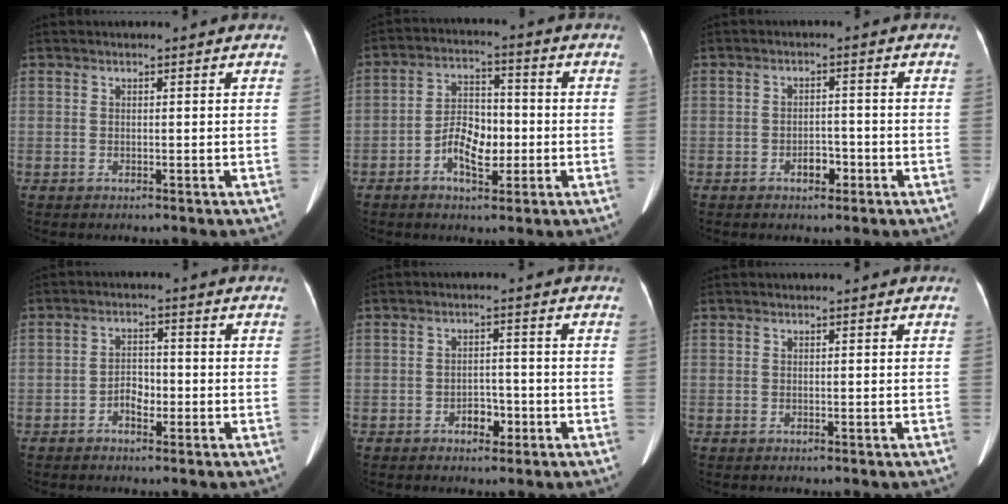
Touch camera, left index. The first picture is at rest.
{"total": 7.5, "force": [-2.4, 3.7, 6.1], "torque": [-0.121, 0.013, -0.041]}
{"total": 3.0, "force": [-1.6, 1.6, 1.9], "torque": [-0.026, 0.007, -0.024]}
{"total": 3.2, "force": [-1.5, 1.8, 2.2], "torque": [-0.041, 0.009, -0.029]}
{"total": 3.3, "force": [-1.8, 2.0, 2.0], "torque": [-0.028, 0.009, -0.025]}
{"total": 0.0}